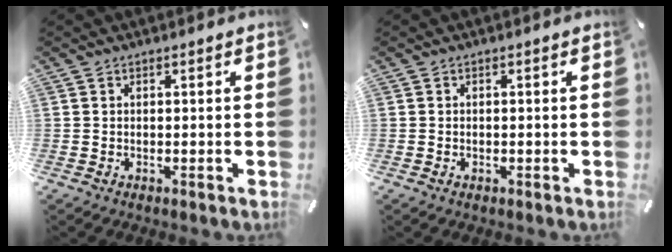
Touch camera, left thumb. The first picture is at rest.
{"total": 0.7, "force": [-0.3, 0.4, 0.5], "torque": [-0.009, 0.000, -0.005]}